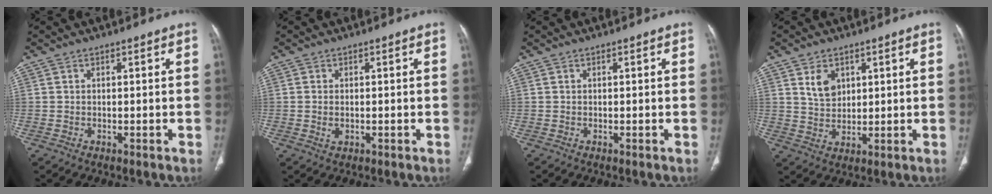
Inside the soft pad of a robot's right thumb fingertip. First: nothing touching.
{"total": 1.8, "force": [-0.2, 1.1, 1.3], "torque": [-0.029, 0.001, -0.002]}
{"total": 0.0}
{"total": 5.3, "force": [2.4, 3.7, 2.9], "torque": [-0.036, -0.018, 0.051]}